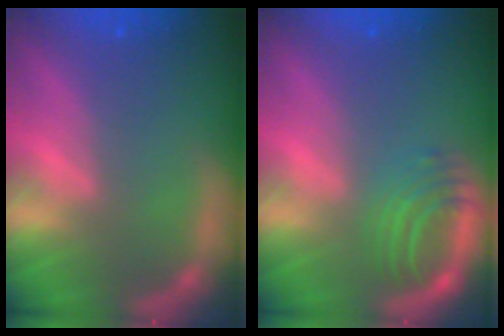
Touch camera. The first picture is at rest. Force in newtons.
{"total": 4.5}